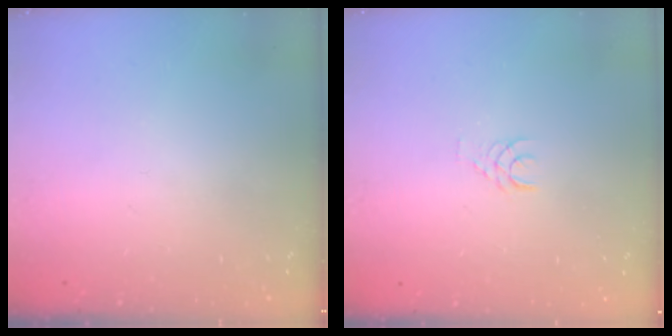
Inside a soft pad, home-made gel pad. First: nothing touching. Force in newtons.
{"total": 3.7, "press": 3.7, "slide": 0.4}